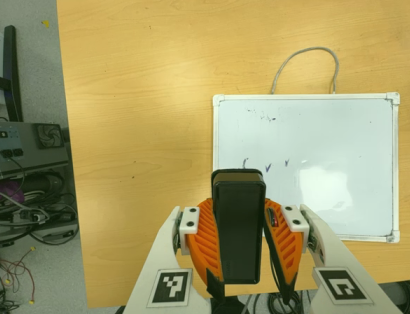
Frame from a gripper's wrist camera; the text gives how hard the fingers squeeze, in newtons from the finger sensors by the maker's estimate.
{"total": 8.5, "left": 7.0, "right": 10.0}